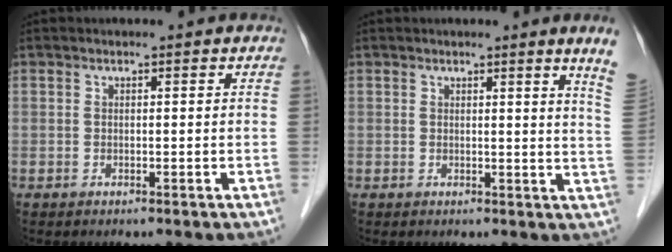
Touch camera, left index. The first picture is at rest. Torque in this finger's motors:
{"motor_torque": [0.33, -0.26, 0.17, 0.05]}